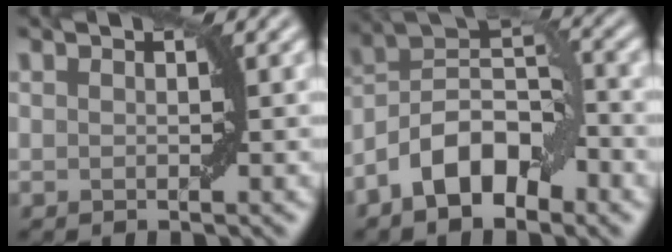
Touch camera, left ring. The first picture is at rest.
{"total": 8.1, "force": [-4.0, 3.8, 6.0], "torque": [-0.096, 0.017, -0.080]}